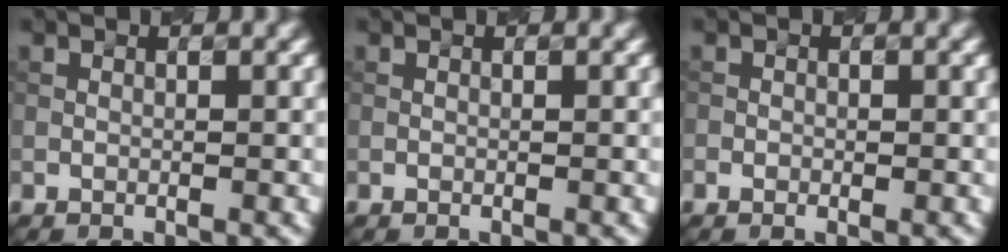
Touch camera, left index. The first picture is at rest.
{"total": 0.0}
{"total": 0.6, "force": [-0.2, 0.4, 0.3], "torque": [-0.002, -0.001, -0.002]}